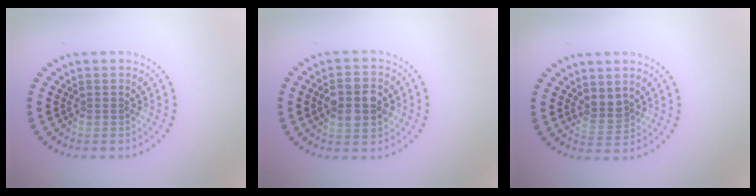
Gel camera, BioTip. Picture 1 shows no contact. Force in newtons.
{"total": 4.5, "press": 4.5, "slide": 0.1}
{"total": 2.0, "press": 1.7, "slide": 1.0}